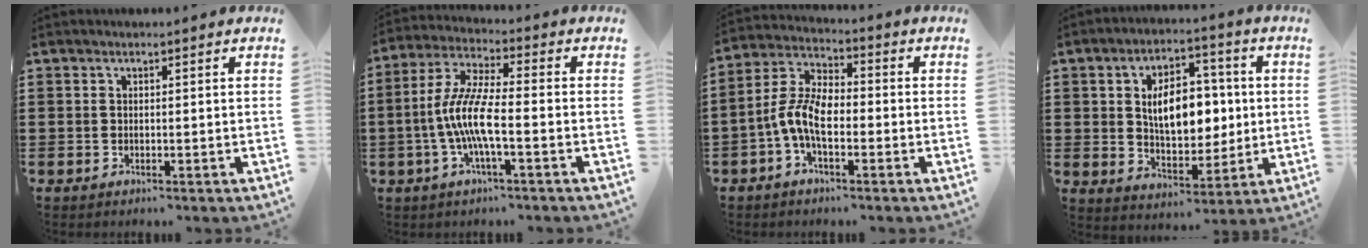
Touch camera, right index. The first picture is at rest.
{"total": 8.6, "force": [-2.5, 1.6, 8.1], "torque": [-0.187, -0.017, -0.056]}
{"total": 7.7, "force": [-2.4, 3.6, 6.3], "torque": [-0.158, -0.001, -0.053]}
{"total": 9.0, "force": [1.1, 5.4, 7.1], "torque": [-0.116, 0.004, 0.014]}